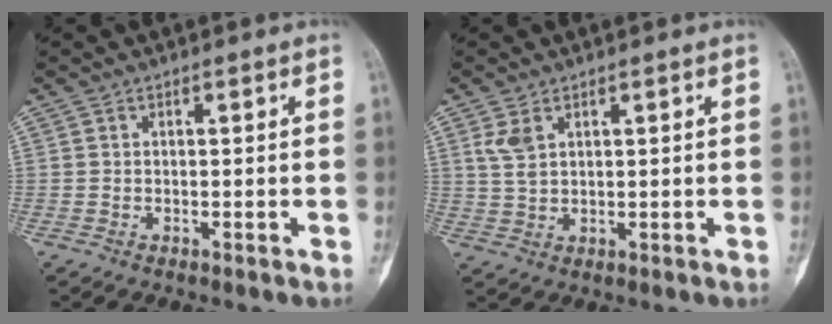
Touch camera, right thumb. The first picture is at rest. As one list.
[{"total": 3.6, "force": [1.7, 2.1, 2.4], "torque": [-0.050, -0.002, 0.045]}]